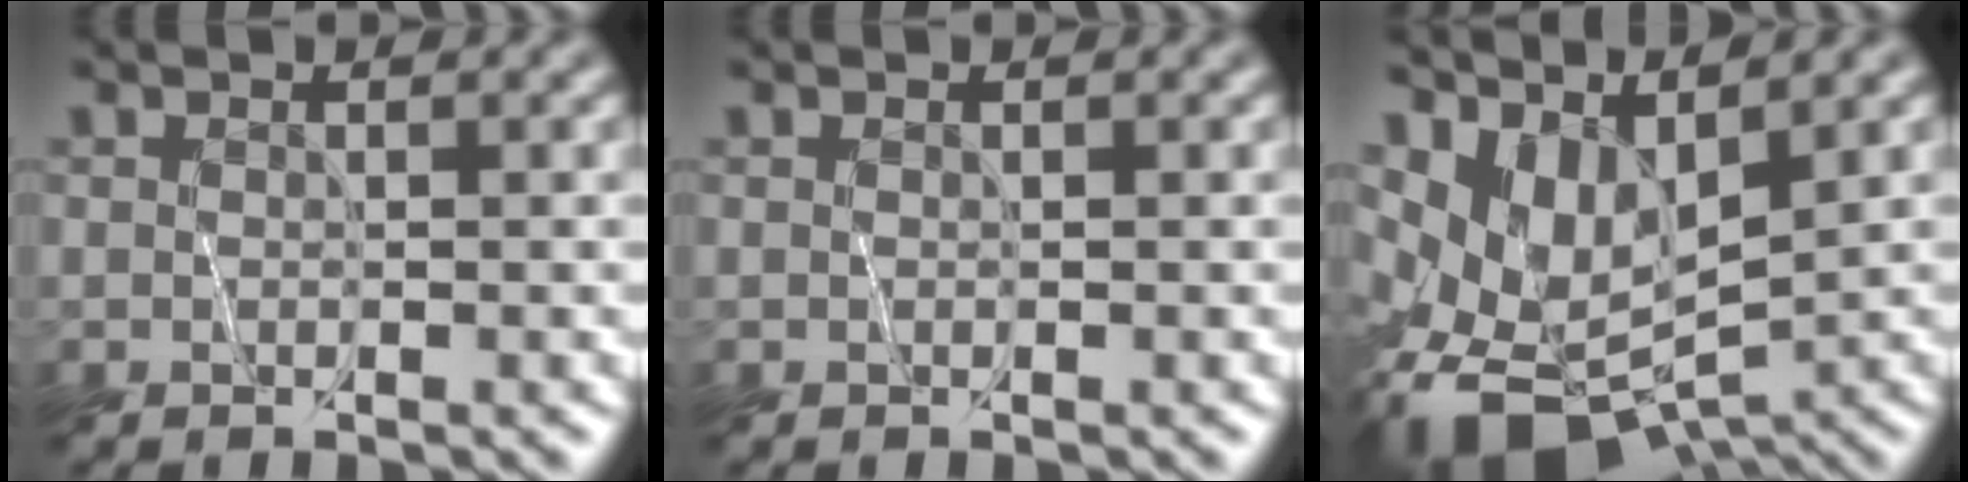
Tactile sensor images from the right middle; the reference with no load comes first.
{"total": 0.0}
{"total": 7.8, "force": [-1.1, 4.8, 6.1], "torque": [-0.114, -0.010, -0.015]}